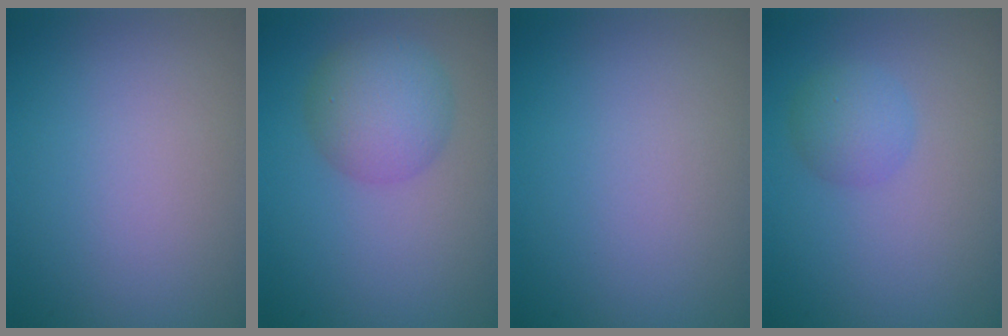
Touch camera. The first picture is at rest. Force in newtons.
{"total": 4.5, "press": 4.5, "slide": 0.1}
{"total": 0.0}
{"total": 2.2, "press": 2.2, "slide": 0.0}